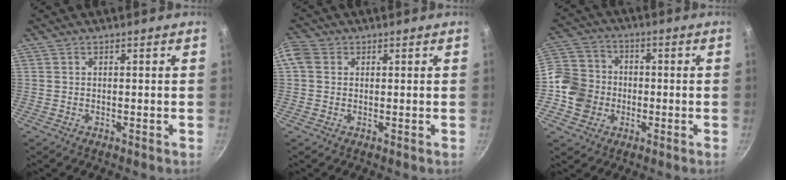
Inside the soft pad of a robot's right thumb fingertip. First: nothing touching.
{"total": 3.5, "force": [0.7, 2.9, 1.8], "torque": [-0.033, 0.006, 0.002]}
{"total": 11.0, "force": [-2.2, 9.7, 4.6], "torque": [-0.061, 0.029, -0.056]}